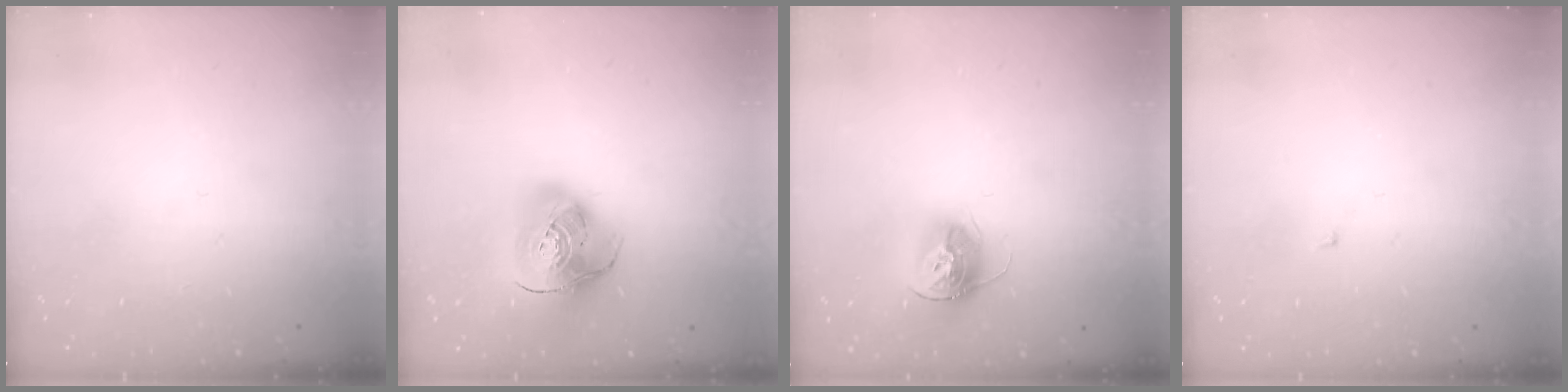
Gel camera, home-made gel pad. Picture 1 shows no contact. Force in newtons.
{"total": 14.0, "press": 13.9, "slide": 1.8}
{"total": 12.1, "press": 12.1, "slide": 0.5}
{"total": 1.4, "press": 1.3, "slide": 0.1}